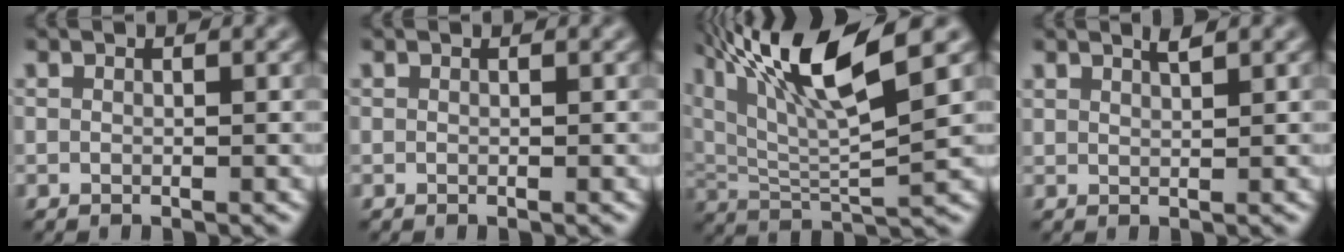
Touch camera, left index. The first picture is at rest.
{"total": 0.0}
{"total": 11.5, "force": [5.9, 2.6, 9.4], "torque": [-0.171, 0.012, 0.109]}
{"total": 0.9, "force": [0.7, 0.2, 0.6], "torque": [-0.007, 0.003, 0.011]}